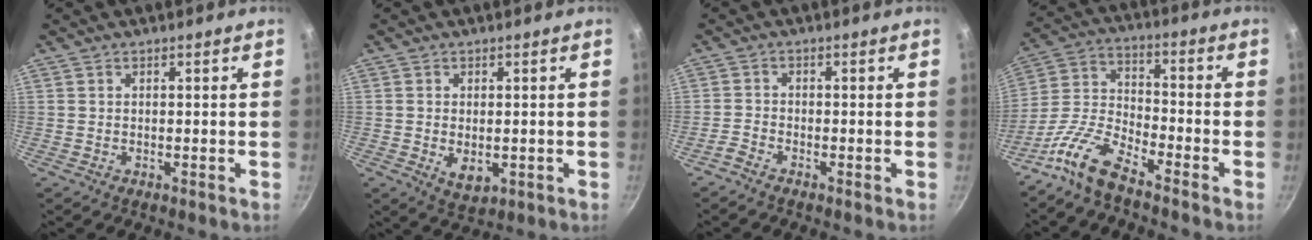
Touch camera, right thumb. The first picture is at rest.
{"total": 4.6, "force": [-0.6, 2.9, 3.4], "torque": [-0.055, -0.013, -0.001]}
{"total": 1.9, "force": [-1.7, 0.5, 0.6], "torque": [-0.026, 0.013, -0.042]}
{"total": 10.3, "force": [-8.1, 3.1, 5.6], "torque": [-0.119, 0.071, -0.182]}